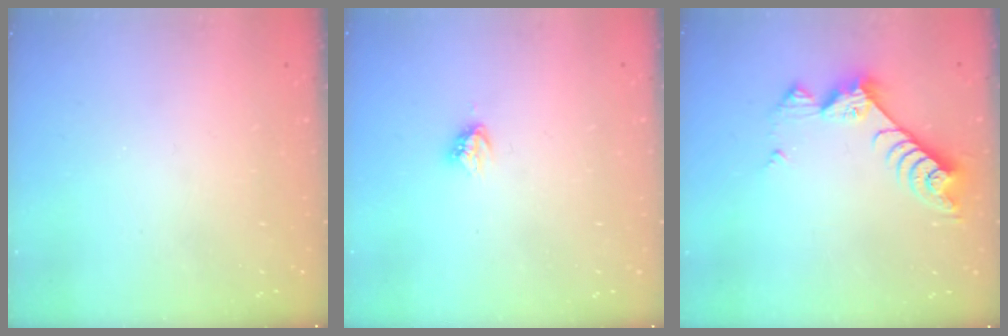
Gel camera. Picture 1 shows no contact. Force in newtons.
{"total": 4.0, "press": 3.9, "slide": 0.5}
{"total": 8.4, "press": 8.3, "slide": 0.4}